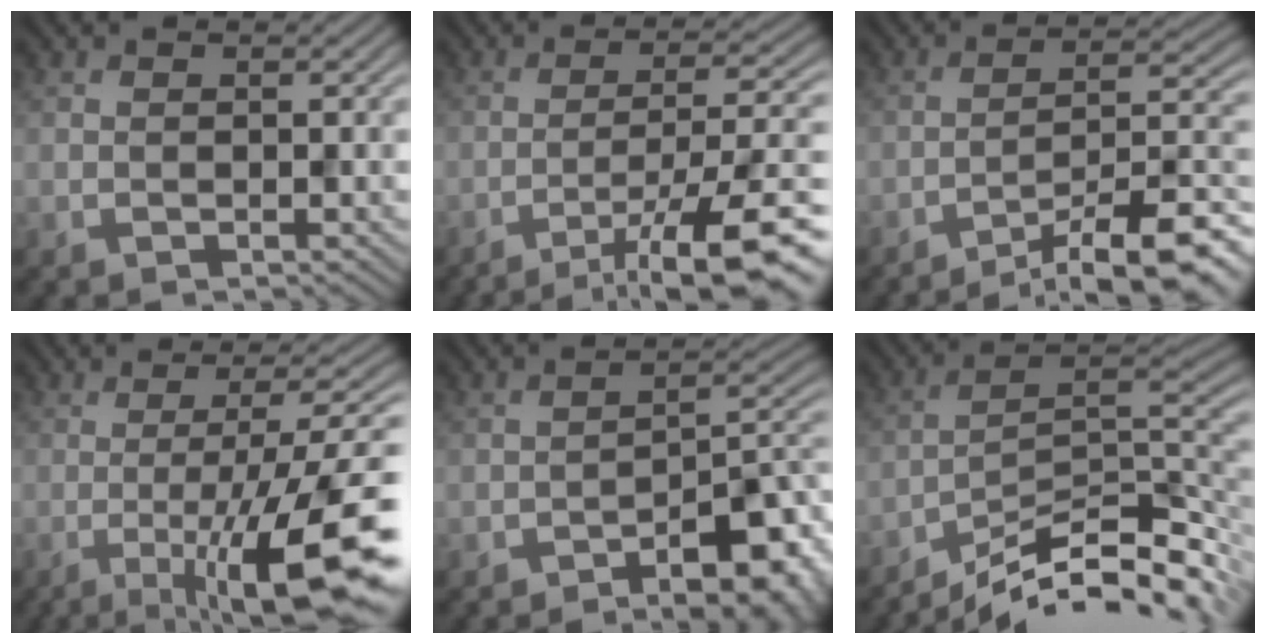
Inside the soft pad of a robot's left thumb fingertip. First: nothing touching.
{"total": 12.9, "force": [-8.0, 2.4, 9.8], "torque": [-0.156, 0.007, -0.118]}
{"total": 13.7, "force": [-10.0, 2.7, 9.0], "torque": [-0.148, 0.005, -0.148]}
{"total": 14.9, "force": [-5.0, 3.4, 13.7], "torque": [-0.173, 0.006, -0.083]}
{"total": 10.0, "force": [-6.4, 3.2, 7.0], "torque": [-0.085, 0.007, -0.097]}
{"total": 14.0, "force": [-10.6, 3.2, 8.6], "torque": [-0.143, 0.001, -0.176]}